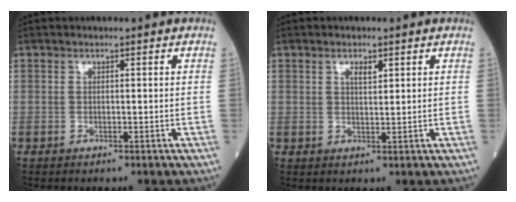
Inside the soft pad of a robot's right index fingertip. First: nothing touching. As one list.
[{"total": 1.8, "force": [1.0, 0.5, 1.4], "torque": [-0.026, 0.000, 0.018]}]